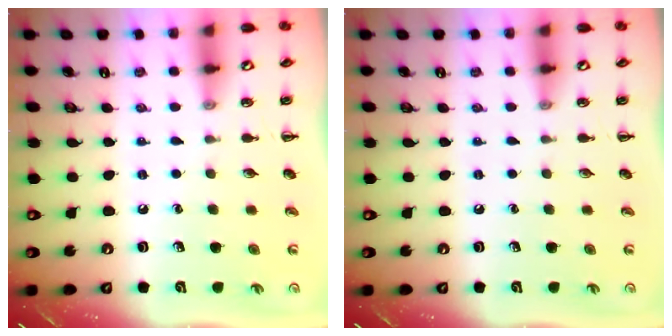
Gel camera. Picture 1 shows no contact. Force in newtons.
{"total": 0.0}